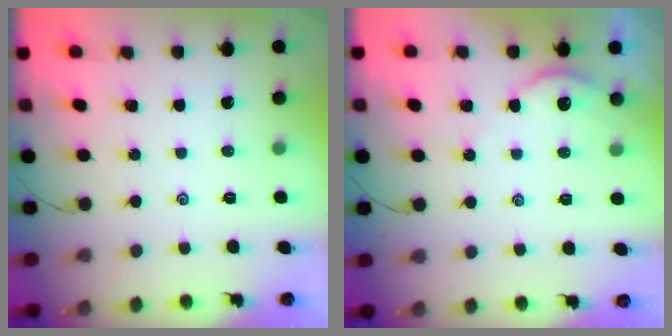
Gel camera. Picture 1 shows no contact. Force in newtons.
{"total": 2.8, "press": 2.8, "slide": 0.4}